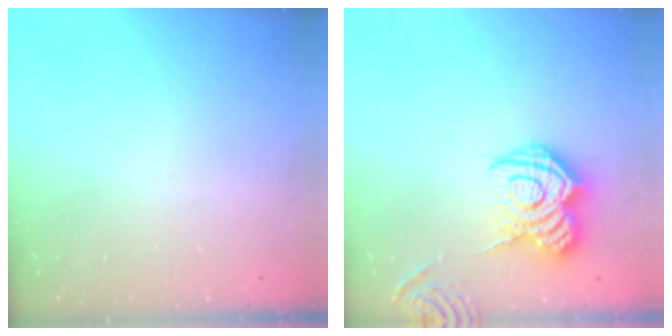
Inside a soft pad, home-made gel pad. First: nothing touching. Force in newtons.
{"total": 12.0, "press": 12.0, "slide": 0.9}